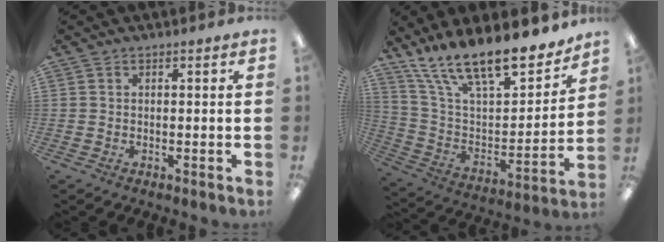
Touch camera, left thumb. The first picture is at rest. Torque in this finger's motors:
{"motor_torque": [0.35, 0.29, 1.36, -1.42, 0.13]}